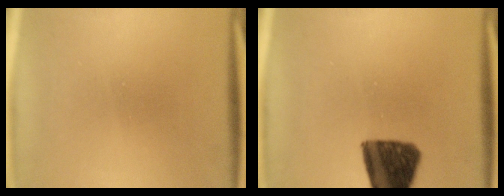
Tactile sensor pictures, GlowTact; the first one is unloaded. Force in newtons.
{"total": 11.8}